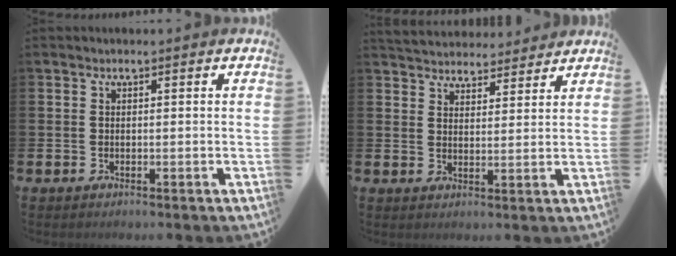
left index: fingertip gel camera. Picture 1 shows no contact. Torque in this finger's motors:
{"motor_torque": [0.78, -0.85, -0.03, 0.07]}